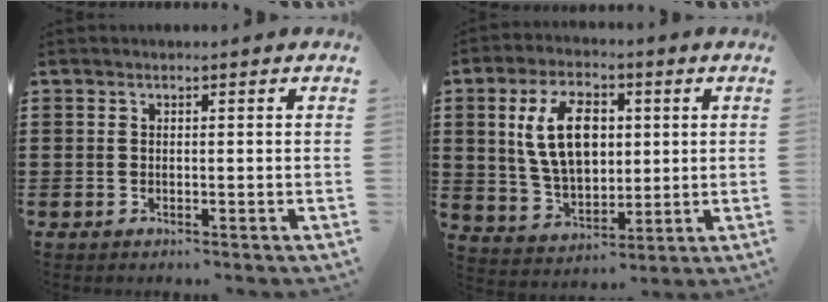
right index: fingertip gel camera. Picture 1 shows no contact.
{"total": 11.0, "force": [2.3, 6.5, 8.5], "torque": [-0.188, 0.011, 0.036]}